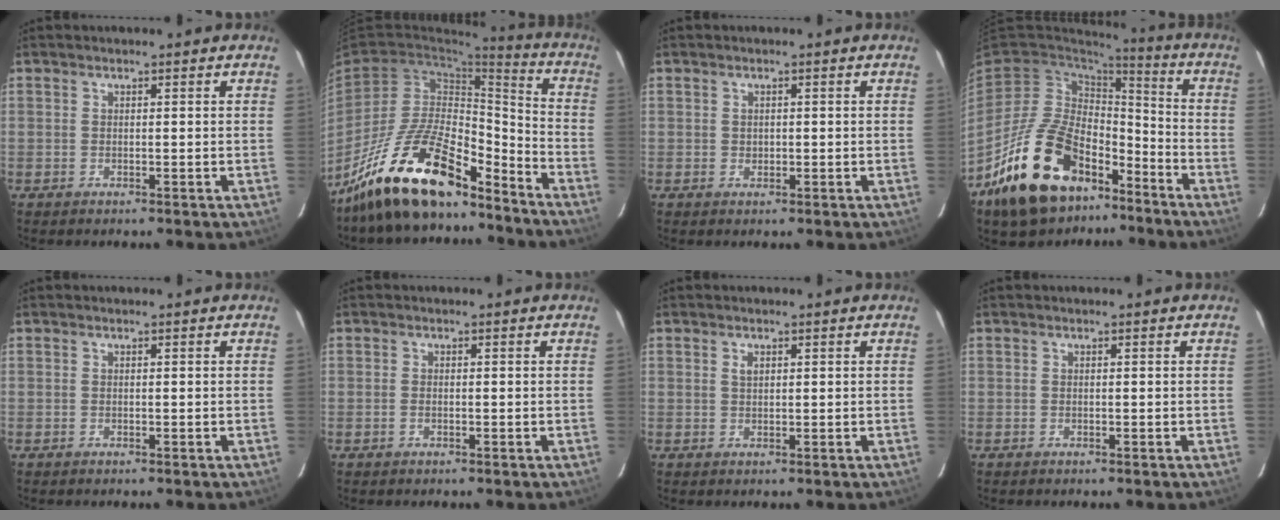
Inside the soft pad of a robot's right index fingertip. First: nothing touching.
{"total": 21.1, "force": [-16.0, 6.9, 11.9], "torque": [-0.227, 0.002, -0.276]}
{"total": 0.9, "force": [0.1, 0.9, 0.2], "torque": [0.001, 0.001, 0.002]}
{"total": 23.7, "force": [-14.6, 13.3, 13.3], "torque": [-0.265, 0.011, -0.222]}
{"total": 0.0}
{"total": 0.8, "force": [-0.3, 0.4, 0.5], "torque": [-0.012, -0.001, -0.007]}
{"total": 1.3, "force": [0.6, 0.8, 0.9], "torque": [-0.015, 0.003, 0.010]}
{"total": 0.0}